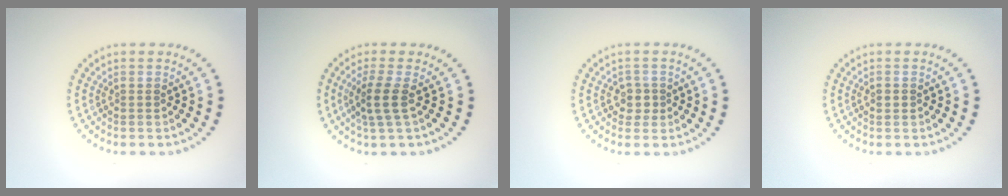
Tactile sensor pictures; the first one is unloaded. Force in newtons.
{"total": 2.3, "press": 1.9, "slide": 1.4}
{"total": 1.6, "press": 1.4, "slide": 0.7}
{"total": 0.9, "press": 0.9, "slide": 0.1}